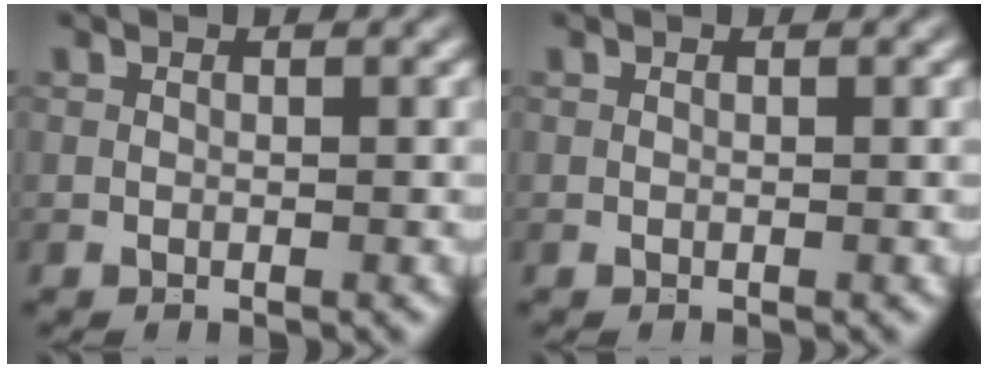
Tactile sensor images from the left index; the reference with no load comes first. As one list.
[{"total": 0.0}]